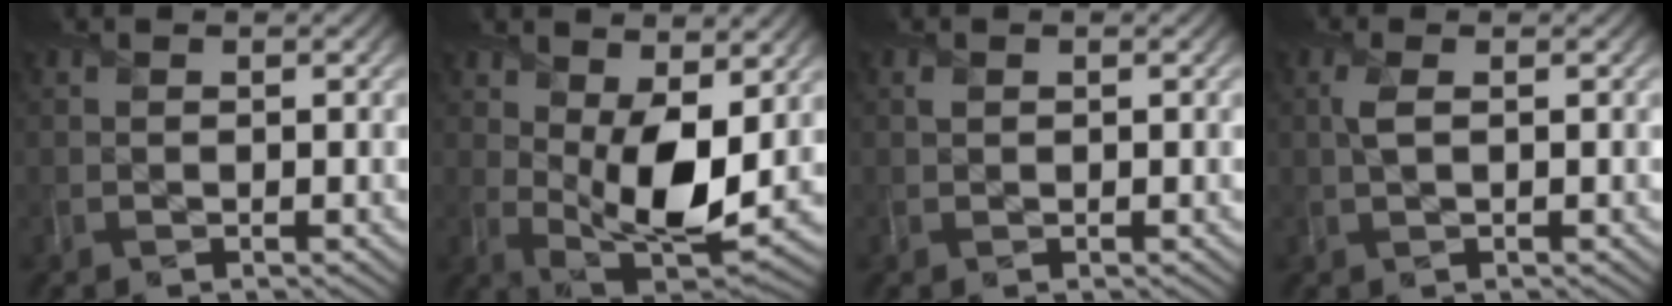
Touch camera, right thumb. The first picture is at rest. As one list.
[{"total": 10.3, "force": [2.2, 5.0, 8.7], "torque": [-0.169, -0.014, 0.046]}, {"total": 0.6, "force": [0.3, 0.4, 0.3], "torque": [-0.010, 0.000, 0.005]}, {"total": 1.9, "force": [0.3, 0.7, 1.7], "torque": [-0.046, 0.005, 0.005]}]